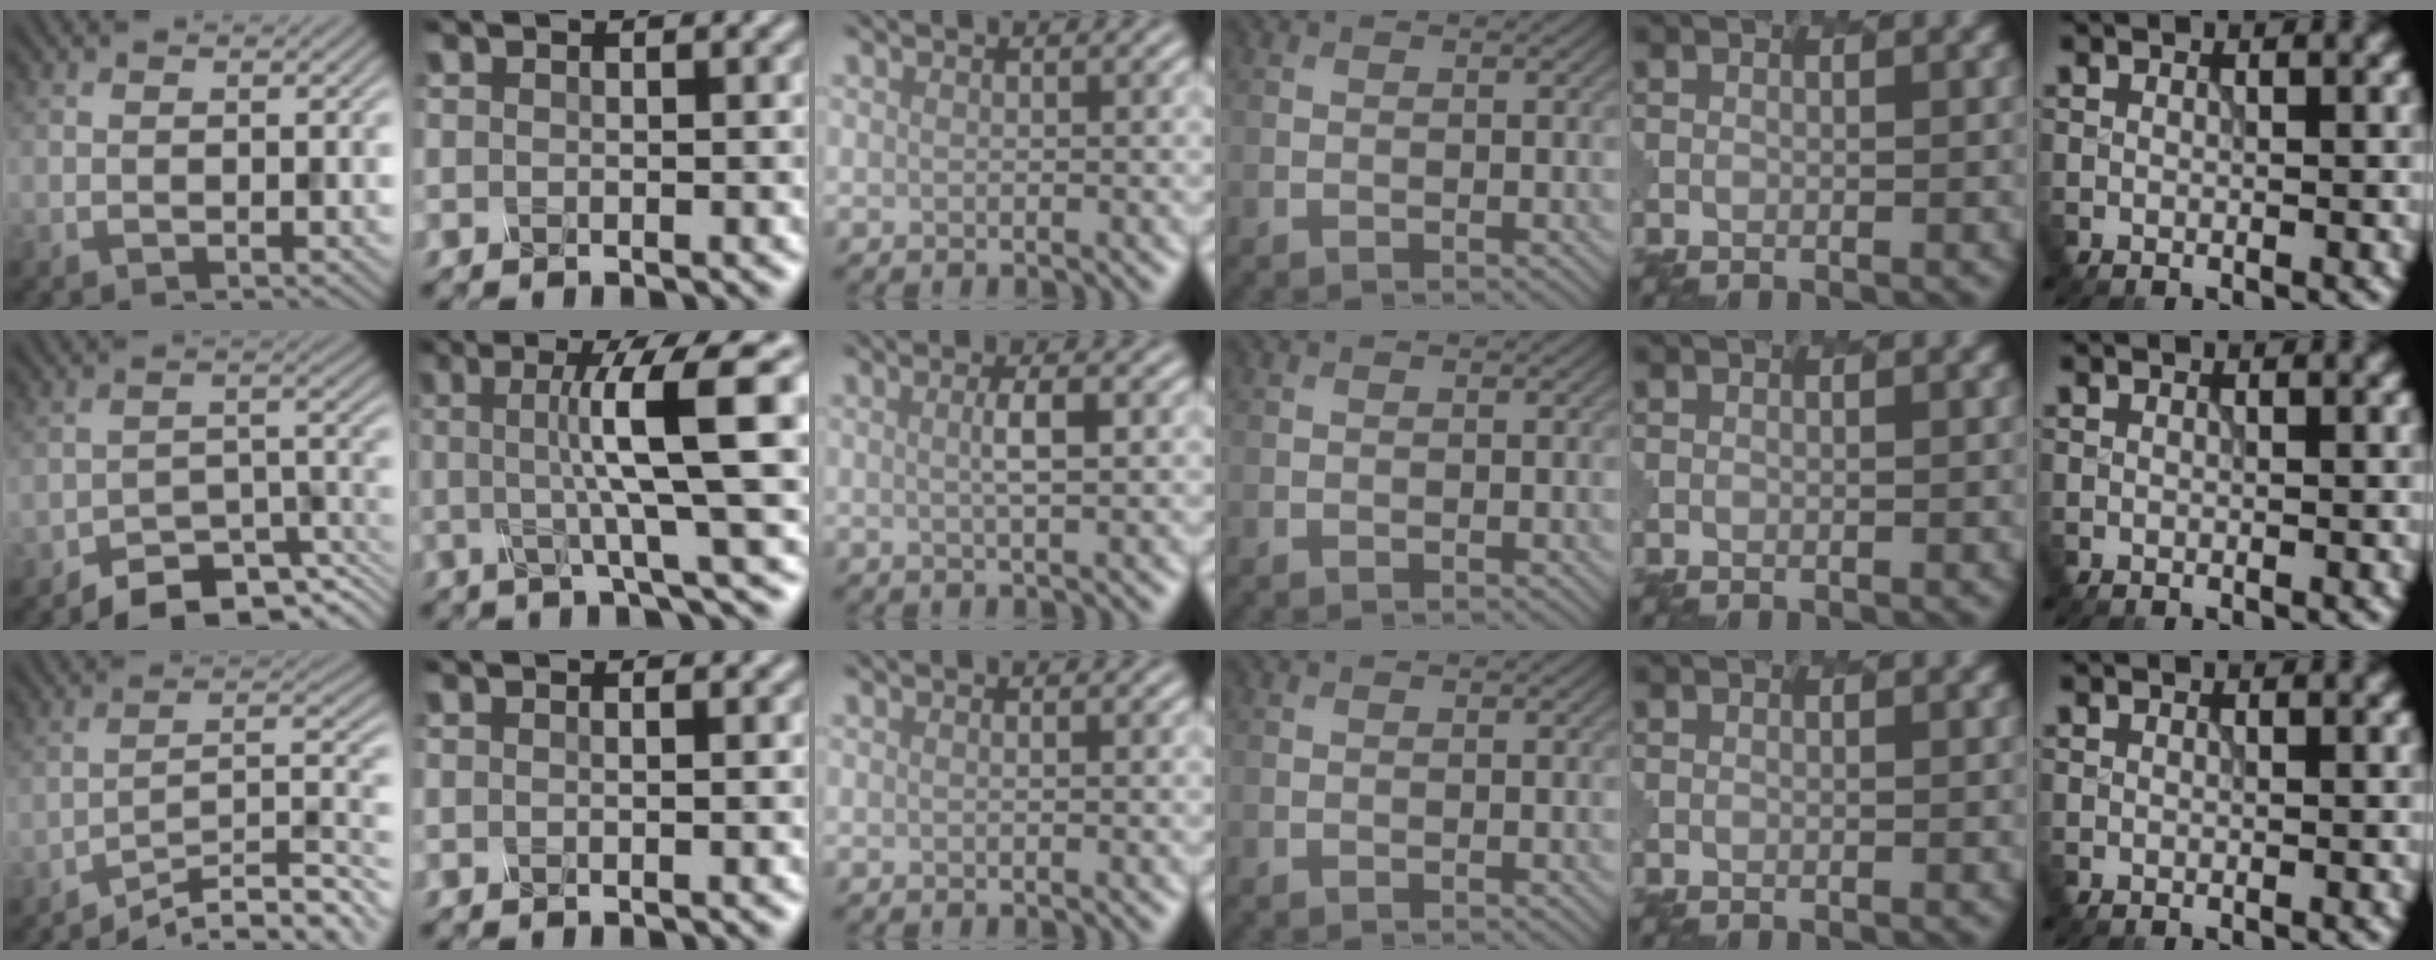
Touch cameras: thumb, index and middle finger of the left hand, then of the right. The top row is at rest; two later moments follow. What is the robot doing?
{"motion": "shake", "object": "salt shaker"}